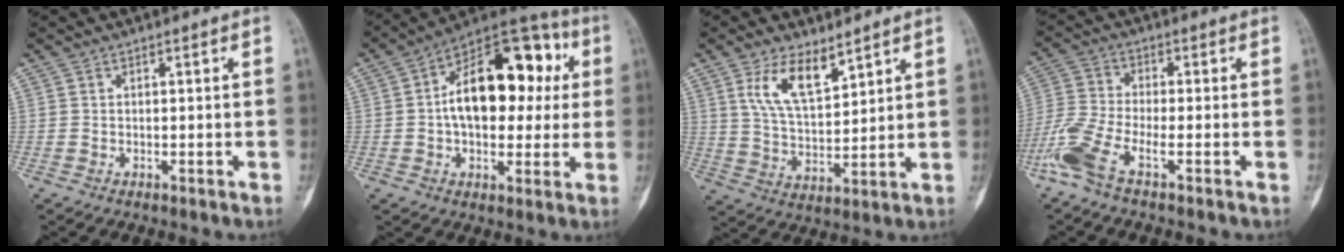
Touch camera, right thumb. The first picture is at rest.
{"total": 21.0, "force": [2.7, 12.1, 17.0], "torque": [-0.216, 0.032, 0.030]}
{"total": 9.6, "force": [5.7, 4.0, 6.6], "torque": [-0.112, -0.034, 0.117]}
{"total": 8.1, "force": [-4.2, 1.7, 6.7], "torque": [-0.179, 0.010, -0.097]}